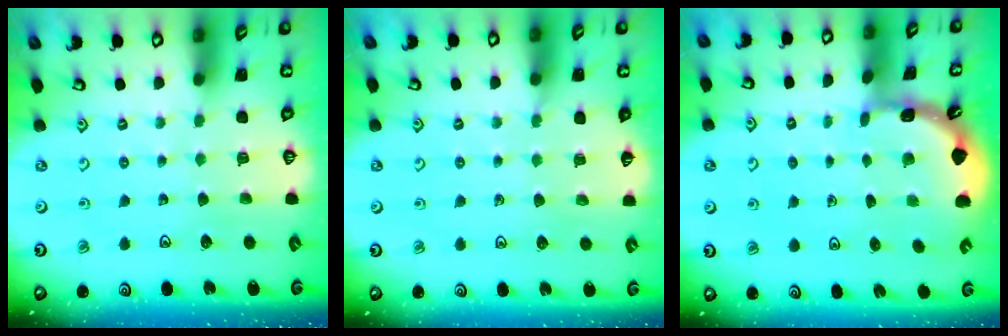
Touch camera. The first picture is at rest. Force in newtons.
{"total": 4.2, "press": 4.1, "slide": 0.5}
{"total": 1.8, "press": 1.8, "slide": 0.1}